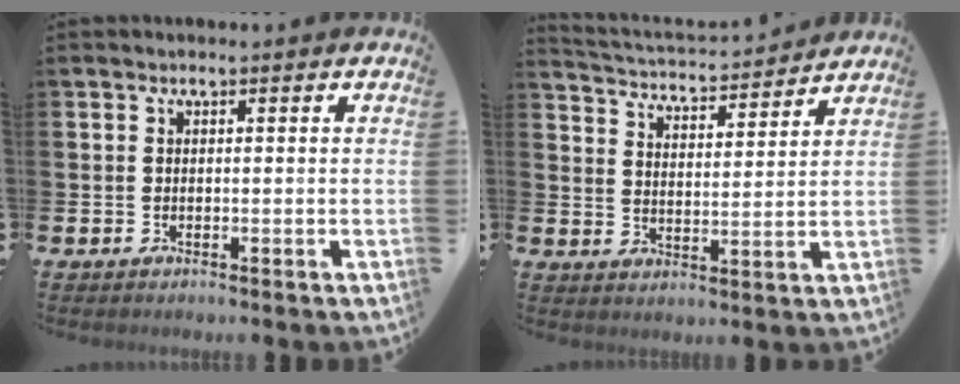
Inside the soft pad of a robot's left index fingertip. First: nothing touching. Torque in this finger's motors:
{"motor_torque": [0.24, -0.24, 0.21, 0.00]}